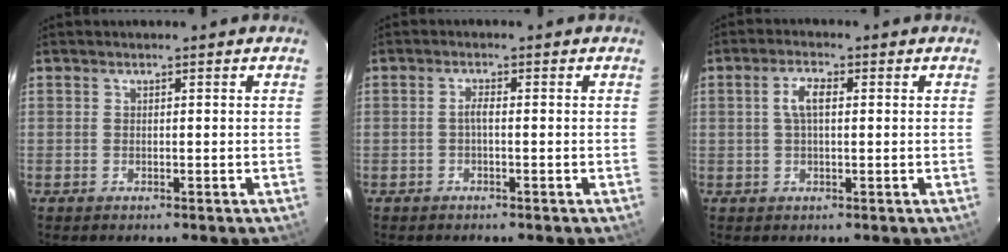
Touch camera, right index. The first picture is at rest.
{"total": 1.3, "force": [-0.4, 0.2, 1.3], "torque": [-0.025, 0.005, -0.010]}
{"total": 3.9, "force": [0.7, 1.5, 3.5], "torque": [-0.070, 0.009, 0.013]}